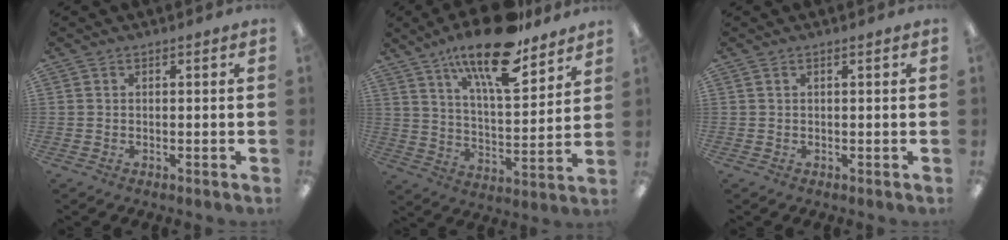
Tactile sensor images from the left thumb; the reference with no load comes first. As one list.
[{"total": 18.9, "force": [13.7, 5.7, 11.6], "torque": [-0.196, -0.078, 0.226]}, {"total": 0.6, "force": [0.2, 0.0, 0.6], "torque": [-0.010, 0.000, 0.003]}]